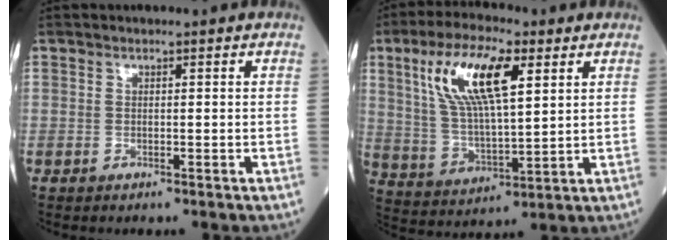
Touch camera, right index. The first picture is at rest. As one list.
[{"total": 13.9, "force": [5.8, 3.7, 12.1], "torque": [-0.250, 0.013, 0.111]}]